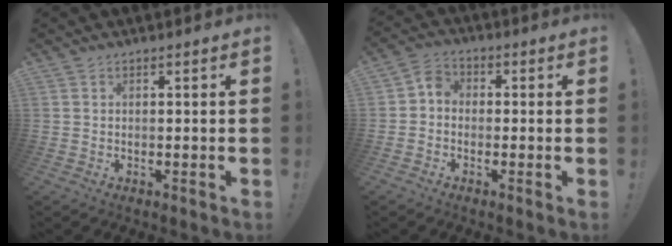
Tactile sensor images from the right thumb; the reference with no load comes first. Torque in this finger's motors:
{"motor_torque": [0.63, 0.51, 0.37, -0.45, 0.00]}